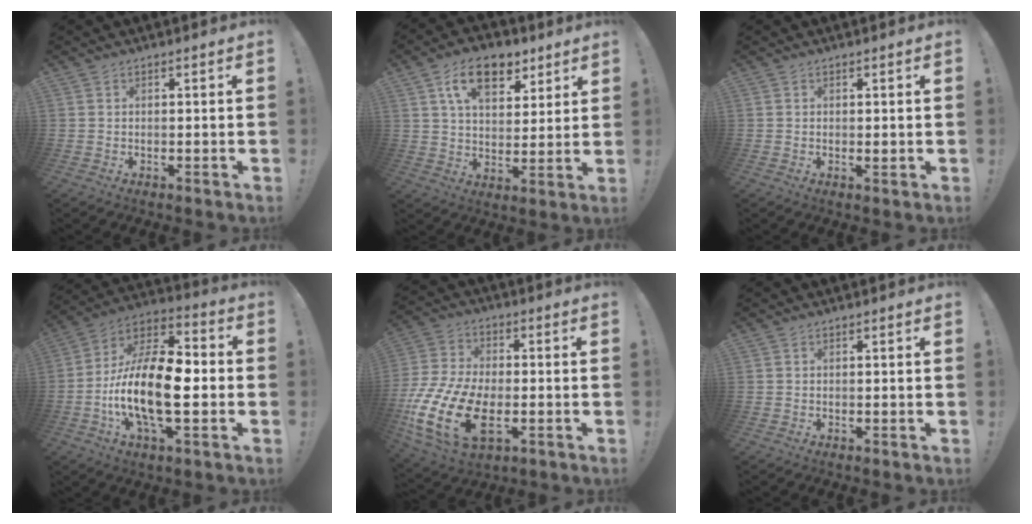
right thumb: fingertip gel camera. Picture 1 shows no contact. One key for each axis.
{"total": 13.9, "fx": 7.6, "fy": 8.2, "fz": 8.2, "tx": -0.126, "ty": -0.023, "tz": 0.138}
{"total": 0.7, "fx": 0.3, "fy": 0.2, "fz": 0.6, "tx": 0.002, "ty": -0.006, "tz": 0.002}
{"total": 20.5, "fx": -4.4, "fy": 8.5, "fz": 18.1, "tx": -0.364, "ty": 0.014, "tz": -0.074}
{"total": 19.8, "fx": -6.1, "fy": 11.8, "fz": 14.8, "tx": -0.289, "ty": 0.030, "tz": -0.097}
{"total": 0.0}